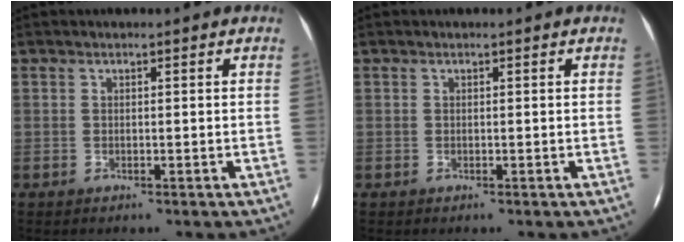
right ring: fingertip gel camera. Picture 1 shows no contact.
{"total": 0.0}